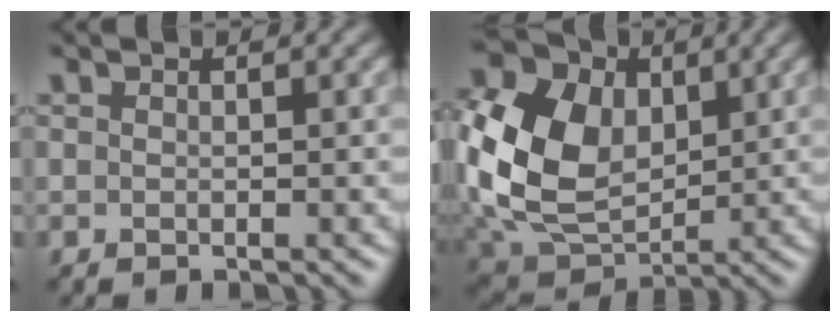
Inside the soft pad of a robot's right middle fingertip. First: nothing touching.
{"total": 13.2, "force": [1.8, 9.8, 8.8], "torque": [-0.214, 0.009, 0.035]}